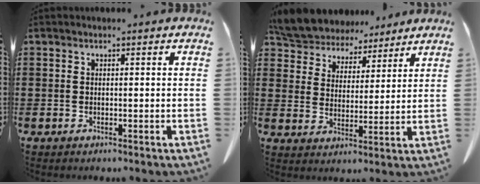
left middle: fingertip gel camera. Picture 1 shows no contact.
{"total": 7.7, "force": [7.3, 2.3, 0.8], "torque": [-0.058, -0.038, 0.137]}